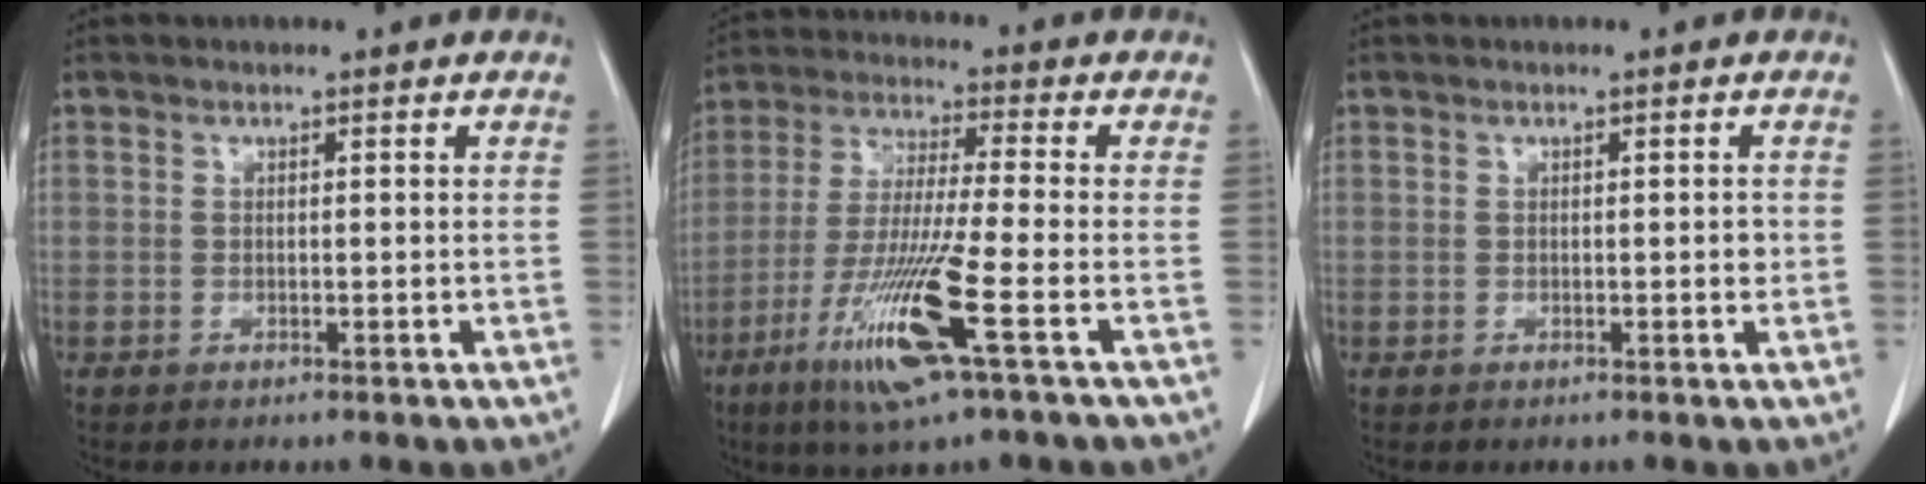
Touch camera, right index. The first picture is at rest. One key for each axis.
{"total": 13.7, "fx": -6.0, "fy": -0.4, "fz": 12.3, "tx": -0.255, "ty": -0.031, "tz": -0.115}
{"total": 0.9, "fx": -0.1, "fy": 0.3, "fz": 0.8, "tx": -0.011, "ty": 0.000, "tz": 0.000}